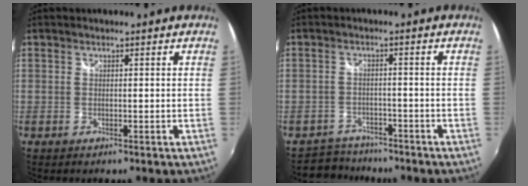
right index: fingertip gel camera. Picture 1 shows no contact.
{"total": 5.2, "force": [-4.5, 2.7, -0.2], "torque": [-0.014, 0.007, -0.077]}